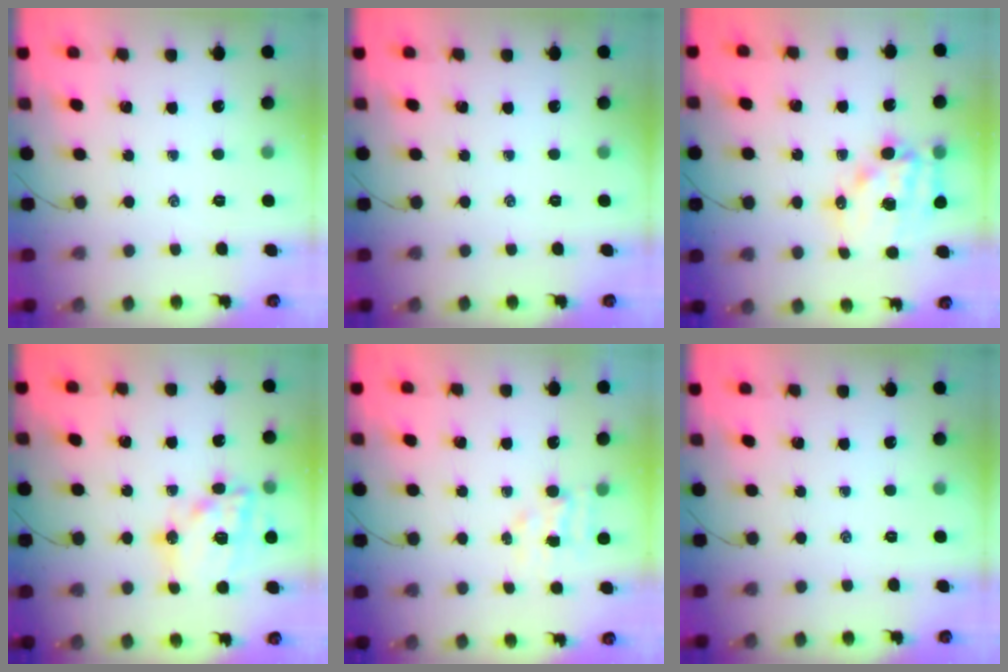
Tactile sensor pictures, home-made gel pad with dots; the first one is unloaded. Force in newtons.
{"total": 0.0}
{"total": 13.3, "press": 12.9, "slide": 3.2}
{"total": 17.7, "press": 17.3, "slide": 3.9}
{"total": 4.1, "press": 4.0, "slide": 1.0}
{"total": 0.0}